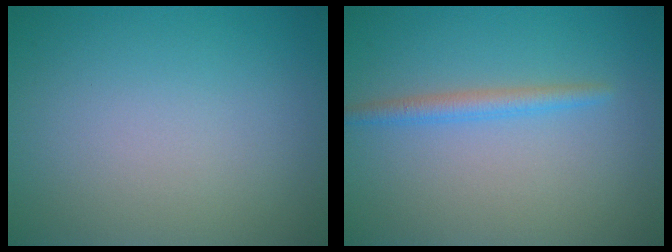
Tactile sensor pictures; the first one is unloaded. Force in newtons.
{"total": 1.8, "press": 1.8, "slide": 0.2}